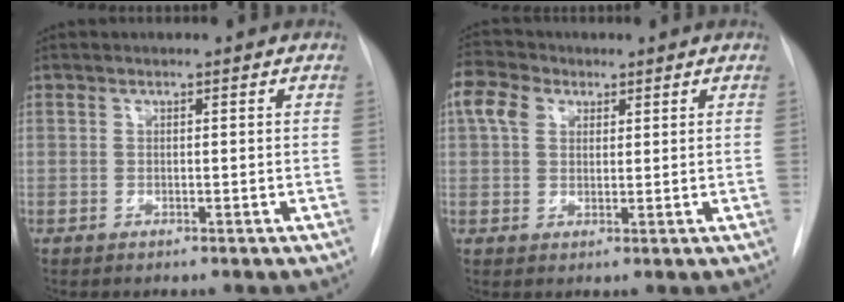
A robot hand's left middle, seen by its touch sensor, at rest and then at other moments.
{"total": 5.1, "force": [2.2, 3.7, 2.6], "torque": [-0.069, 0.023, 0.042]}